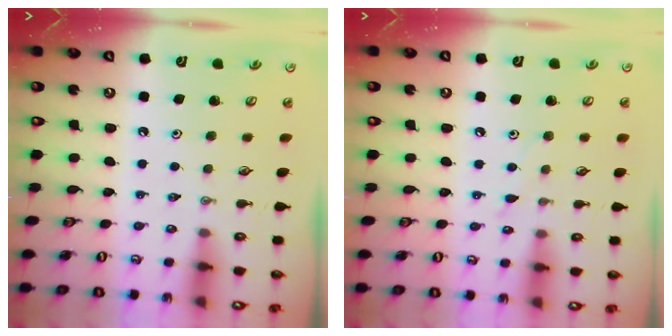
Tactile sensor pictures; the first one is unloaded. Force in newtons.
{"total": 6.1, "press": 6.1, "slide": 0.6}